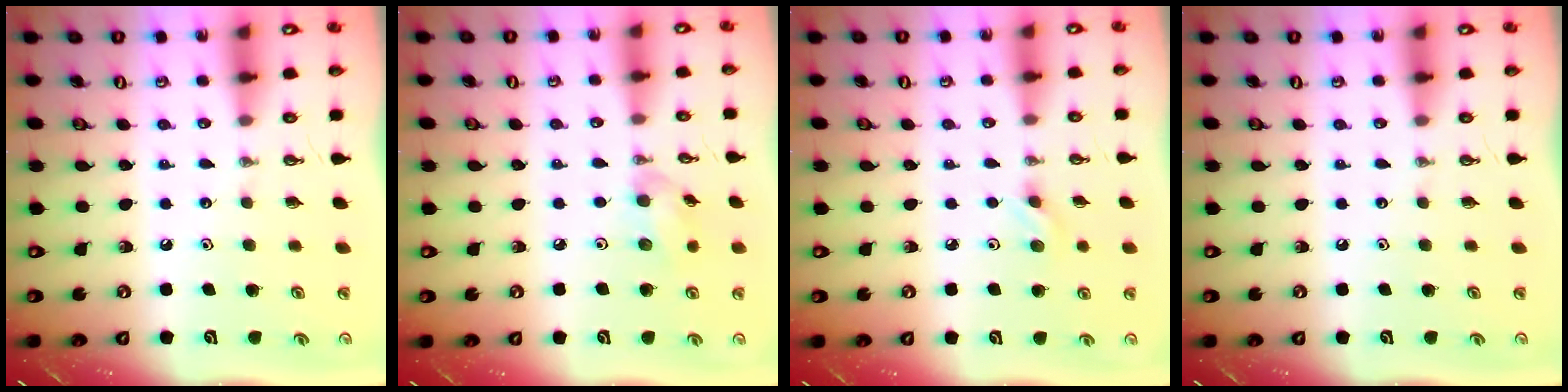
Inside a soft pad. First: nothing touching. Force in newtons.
{"total": 7.2, "press": 7.1, "slide": 0.6}
{"total": 5.6, "press": 5.3, "slide": 1.9}
{"total": 0.0}